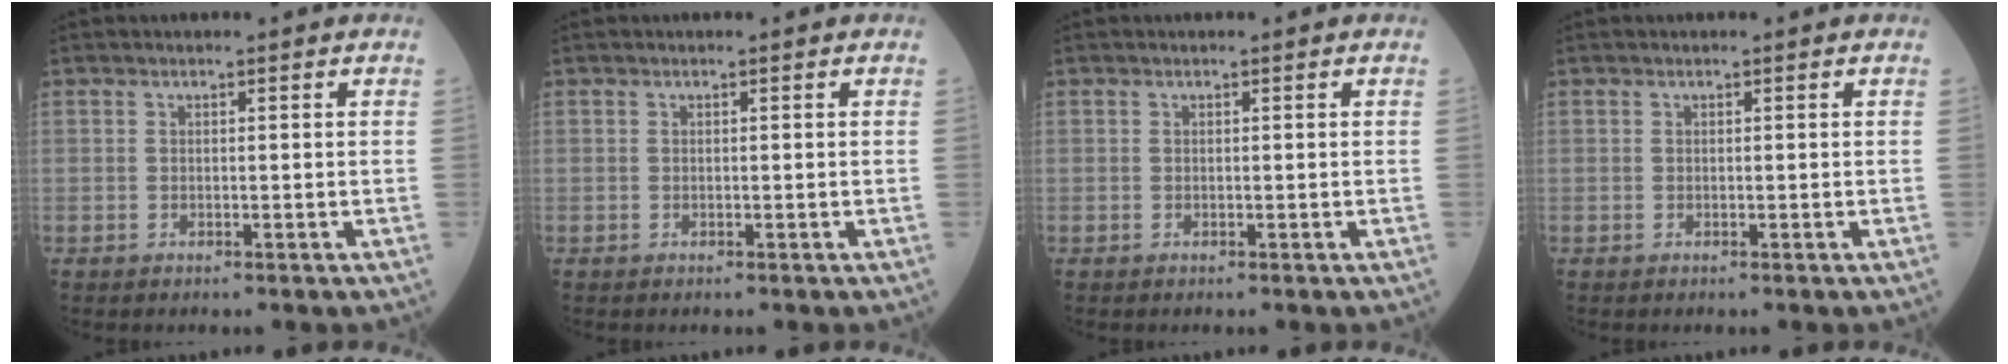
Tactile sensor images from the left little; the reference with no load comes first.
{"total": 0.0}
{"total": 0.0}
{"total": 0.0}